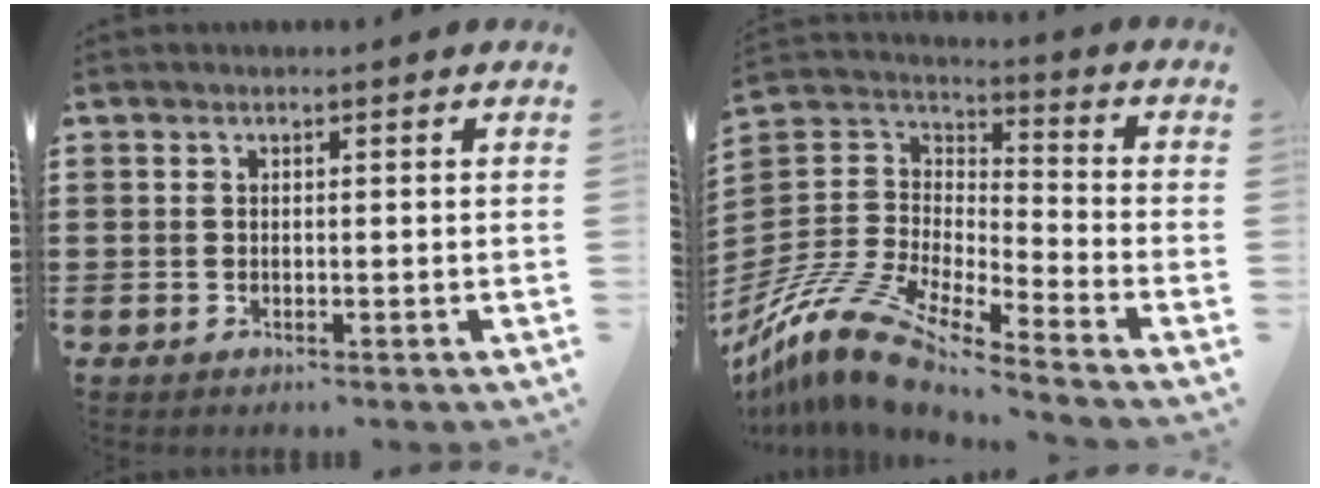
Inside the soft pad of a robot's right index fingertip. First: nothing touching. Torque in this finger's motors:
{"motor_torque": [-0.86, 0.96, 0.62, 0.20]}